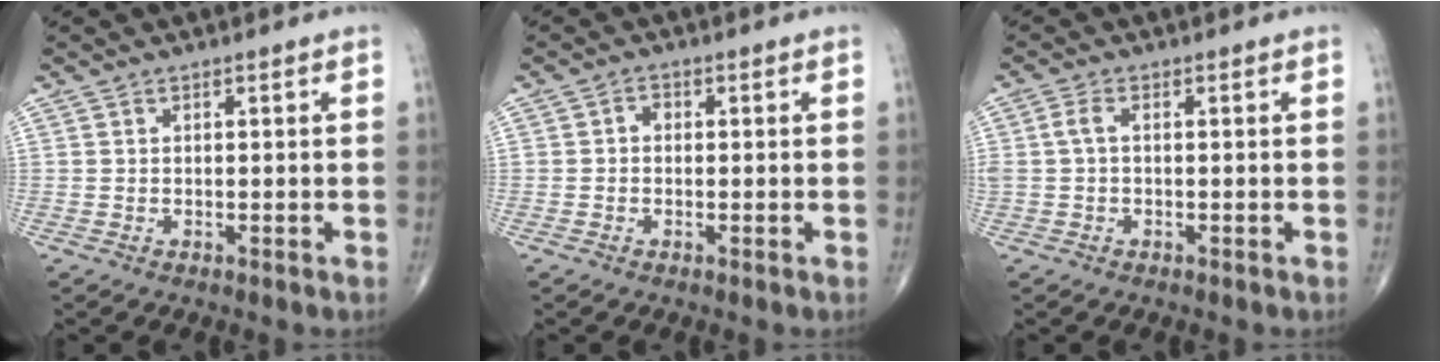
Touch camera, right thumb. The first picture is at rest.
{"total": 1.5, "force": [-0.1, 1.2, 0.9], "torque": [-0.004, 0.005, -0.007]}
{"total": 2.6, "force": [0.2, 1.3, 2.2], "torque": [-0.060, 0.009, 0.003]}